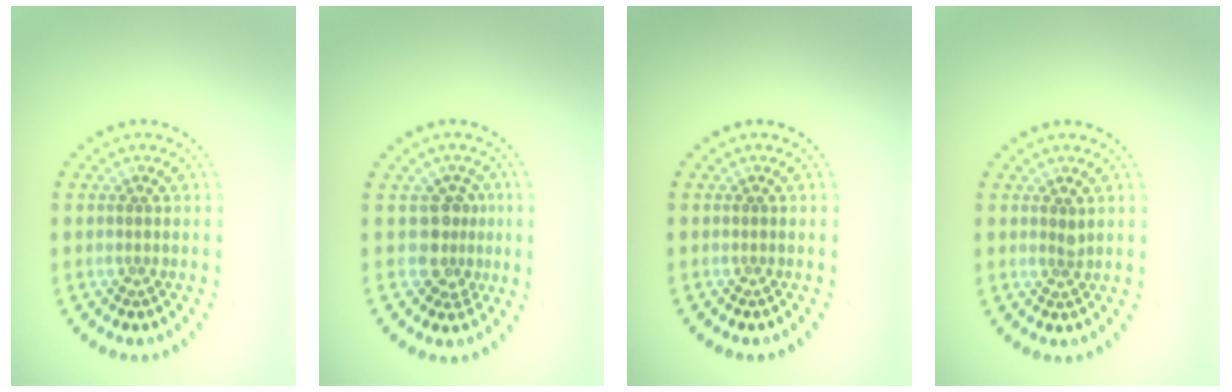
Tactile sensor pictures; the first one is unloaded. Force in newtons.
{"total": 2.6, "press": 2.0, "slide": 1.7}
{"total": 0.0}
{"total": 0.6, "press": 0.5, "slide": 0.3}